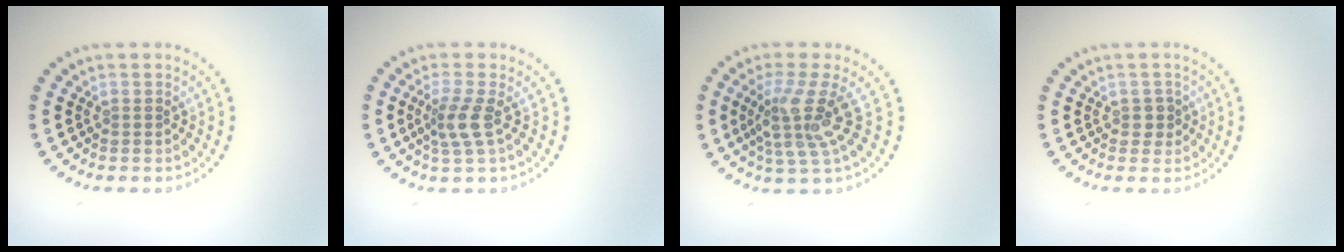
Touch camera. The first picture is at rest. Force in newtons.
{"total": 2.5, "press": 1.9, "slide": 1.7}
{"total": 4.1, "press": 3.0, "slide": 2.8}
{"total": 1.1, "press": 1.0, "slide": 0.5}